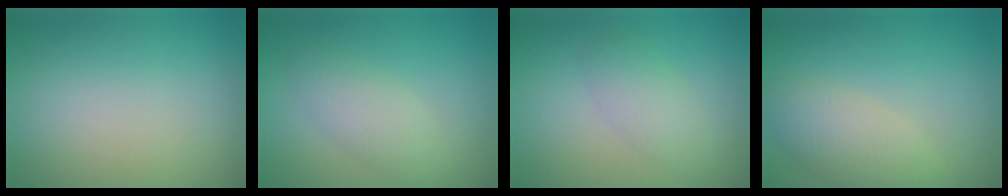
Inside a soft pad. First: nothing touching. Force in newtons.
{"total": 2.8, "press": 2.8, "slide": 0.2}
{"total": 2.4, "press": 2.4, "slide": 0.1}
{"total": 3.9, "press": 3.9, "slide": 0.1}